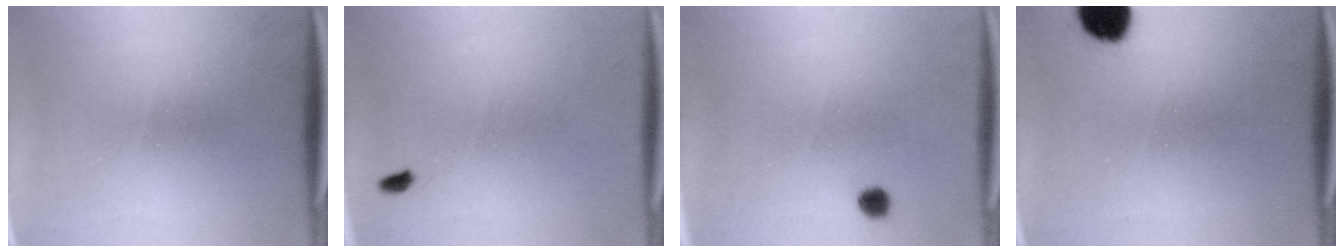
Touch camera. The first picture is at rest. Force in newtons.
{"total": 1.1}
{"total": 1.8}
{"total": 7.6}